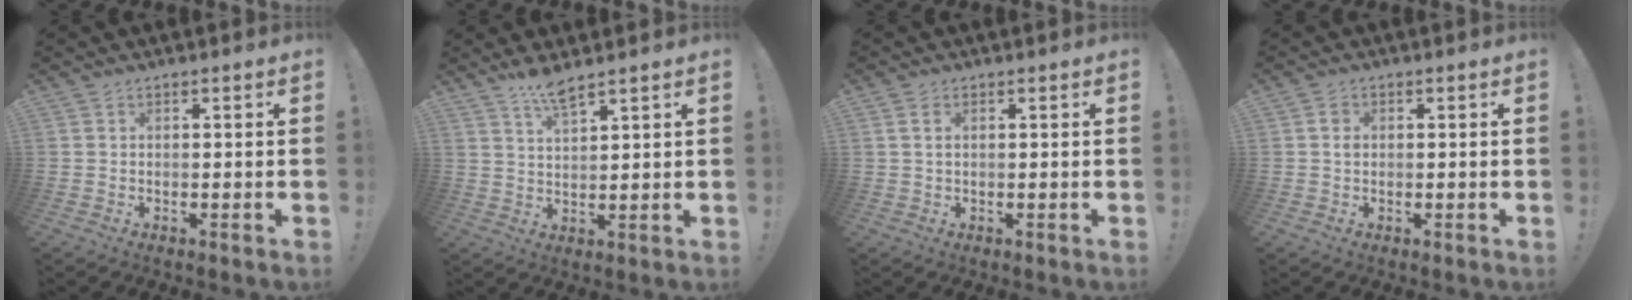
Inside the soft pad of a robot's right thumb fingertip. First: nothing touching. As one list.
[{"total": 6.1, "force": [5.1, 0.7, 3.2], "torque": [-0.059, -0.026, 0.090]}, {"total": 2.1, "force": [0.9, 1.2, 1.5], "torque": [-0.024, 0.002, 0.015]}, {"total": 1.7, "force": [0.2, 1.5, 0.8], "torque": [-0.010, 0.002, 0.002]}]